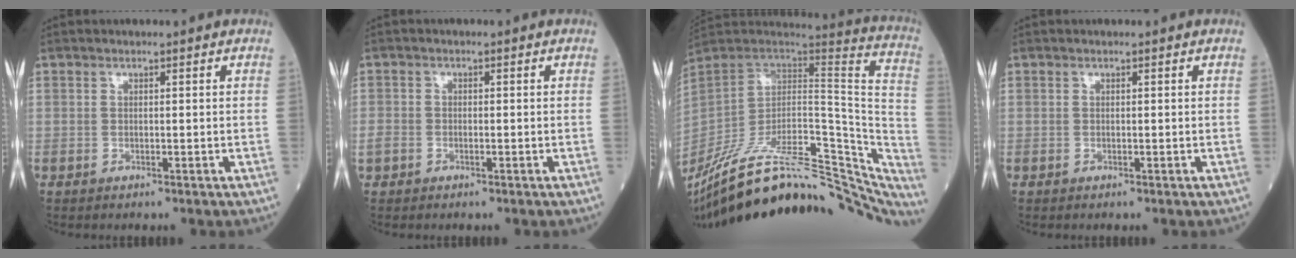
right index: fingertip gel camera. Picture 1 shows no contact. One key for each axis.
{"total": 1.8, "fx": -0.8, "fy": 1.3, "fz": 0.8, "tx": -0.022, "ty": 0.002, "tz": -0.015}
{"total": 36.3, "fx": -29.8, "fy": 9.5, "fz": 18.5, "tx": -0.245, "ty": -0.030, "tz": -0.415}
{"total": 0.0}